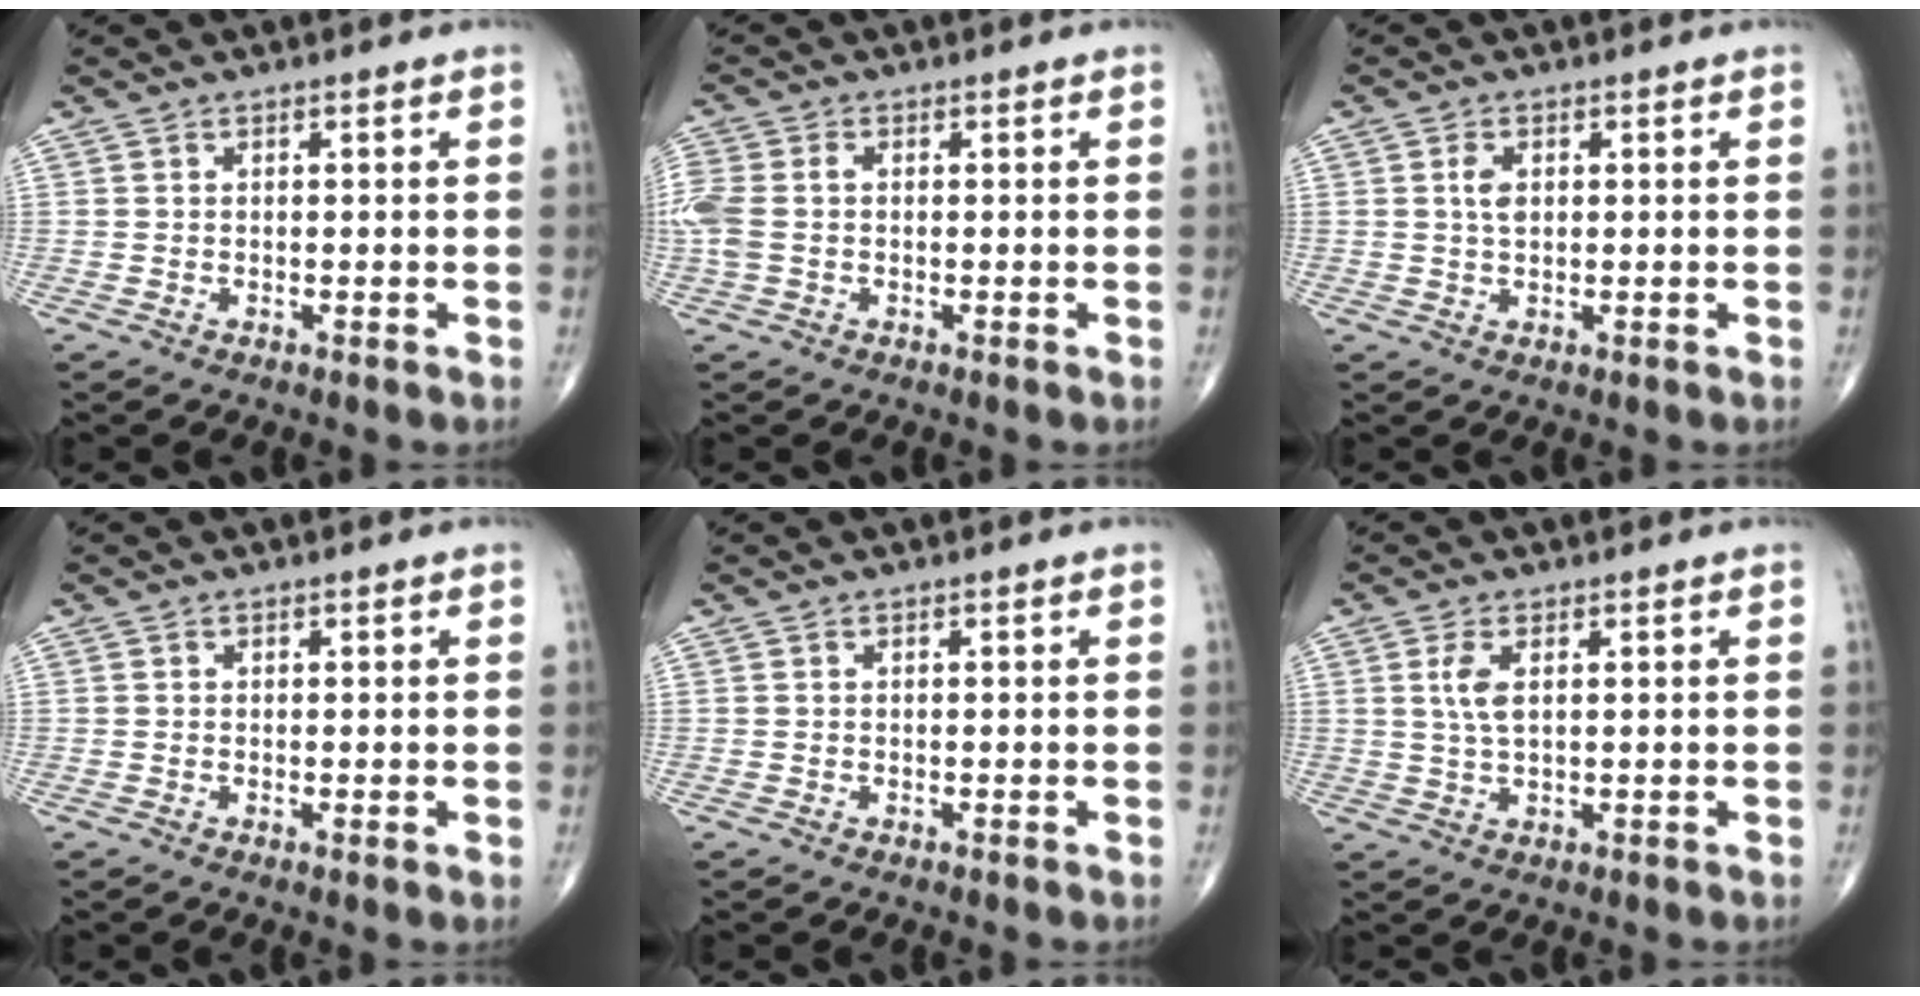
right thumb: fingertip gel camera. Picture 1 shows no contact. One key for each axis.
{"total": 5.9, "fx": -0.2, "fy": 4.0, "fz": 4.4, "tx": -0.134, "ty": 0.013, "tz": -0.005}
{"total": 2.6, "fx": 0.5, "fy": 1.6, "fz": 2.0, "tx": -0.035, "ty": 0.000, "tz": 0.009}
{"total": 0.6, "fx": 0.1, "fy": 0.2, "fz": 0.5, "tx": -0.014, "ty": -0.004, "tz": -0.002}
{"total": 0.0}
{"total": 3.9, "fx": 1.1, "fy": 1.6, "fz": 3.3, "tx": -0.073, "ty": -0.002, "tz": 0.025}